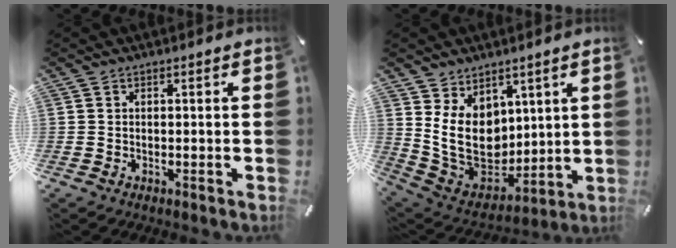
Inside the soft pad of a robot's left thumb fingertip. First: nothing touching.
{"total": 14.1, "force": [3.8, 11.4, 7.3], "torque": [-0.163, -0.039, 0.080]}